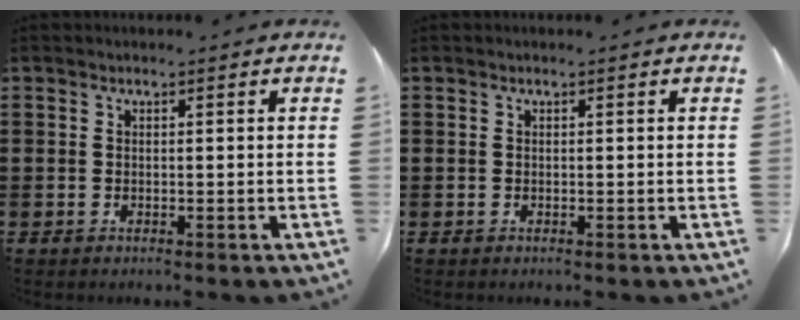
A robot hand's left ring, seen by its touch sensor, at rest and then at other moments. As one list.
[{"total": 0.0}]